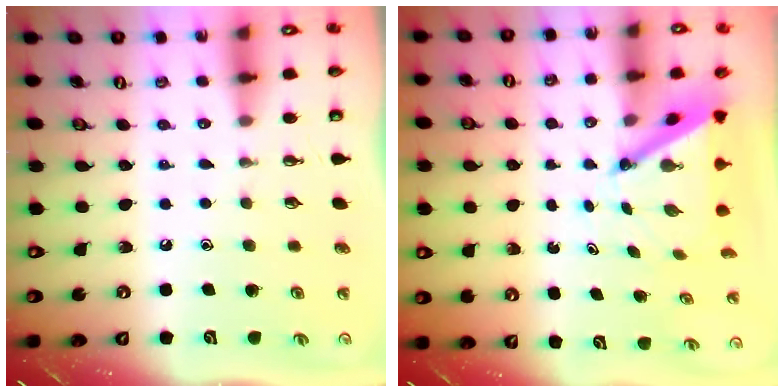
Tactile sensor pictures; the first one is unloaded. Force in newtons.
{"total": 5.3, "press": 5.3, "slide": 0.5}